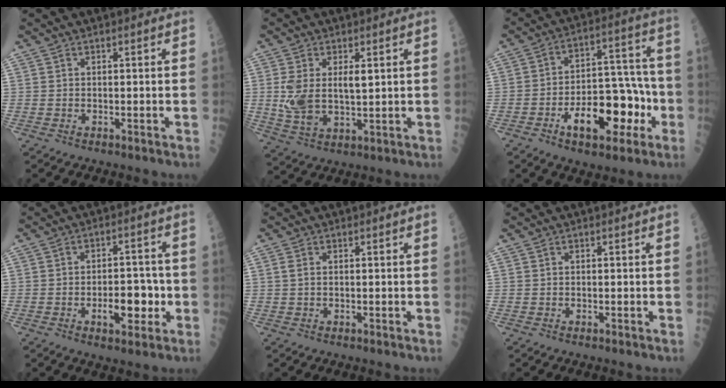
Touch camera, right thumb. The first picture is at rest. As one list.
[{"total": 9.0, "force": [1.4, 4.9, 7.5], "torque": [-0.148, -0.009, 0.036]}, {"total": 16.9, "force": [-6.2, 8.6, 13.1], "torque": [-0.163, 0.055, -0.090]}, {"total": 8.1, "force": [-2.0, 4.1, 6.7], "torque": [-0.076, 0.016, -0.026]}, {"total": 1.2, "force": [0.2, 0.7, 1.0], "torque": [-0.020, 0.001, 0.003]}, {"total": 0.0}]